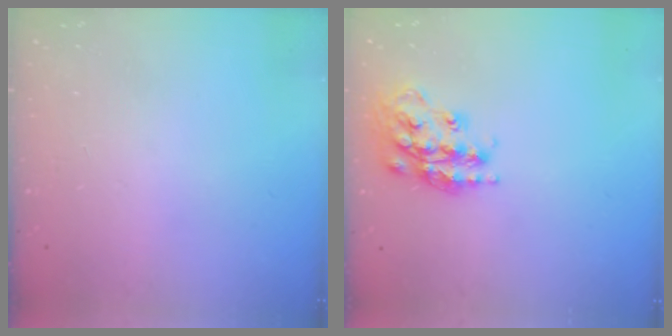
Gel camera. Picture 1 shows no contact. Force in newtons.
{"total": 18.0, "press": 17.9, "slide": 1.2}